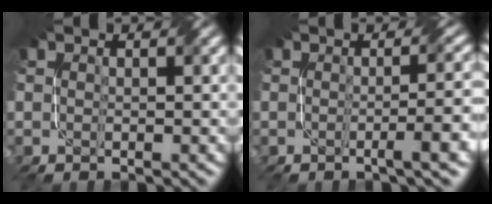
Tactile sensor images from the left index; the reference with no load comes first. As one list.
[{"total": 4.6, "force": [-1.0, 0.9, 4.4], "torque": [-0.047, 0.000, -0.021]}]